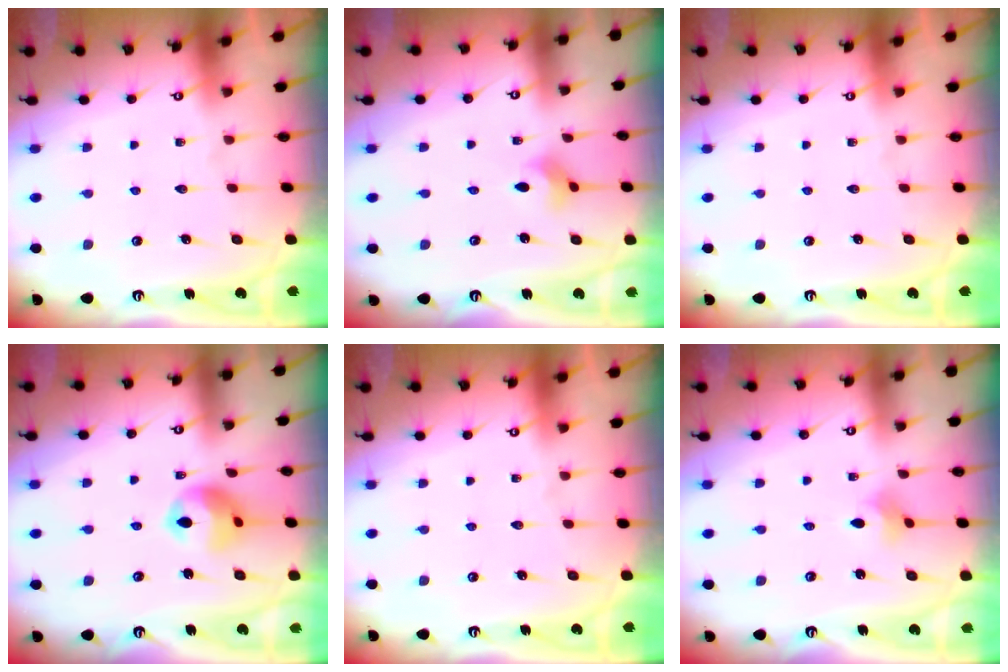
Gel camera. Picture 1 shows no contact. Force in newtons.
{"total": 2.9, "press": 2.9, "slide": 0.4}
{"total": 0.0}
{"total": 10.3, "press": 10.2, "slide": 0.8}
{"total": 0.0}
{"total": 3.2, "press": 3.2, "slide": 0.7}